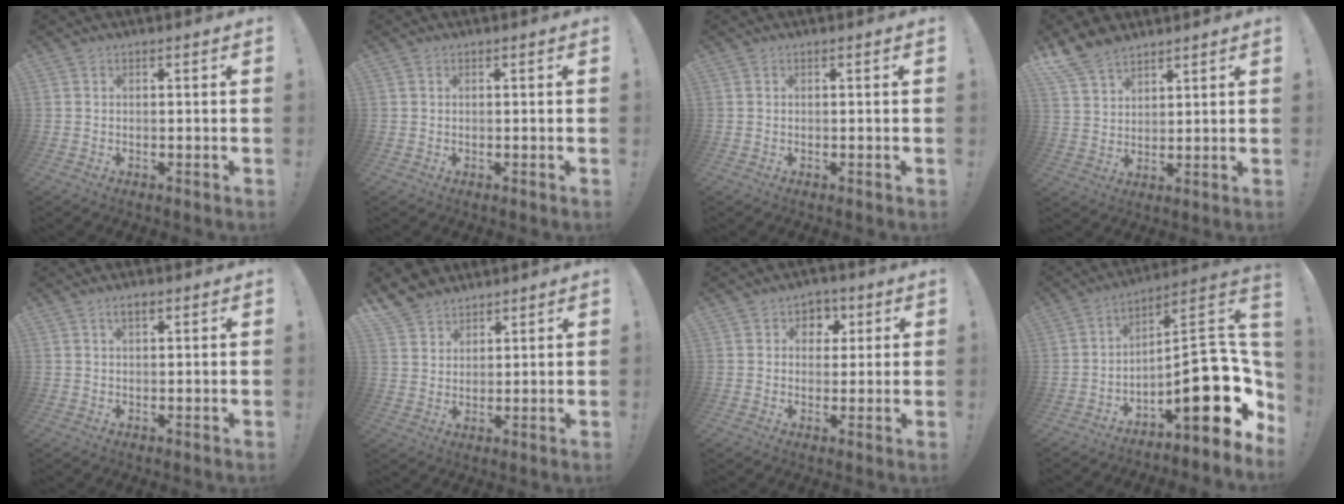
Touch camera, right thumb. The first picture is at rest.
{"total": 0.0}
{"total": 0.0}
{"total": 9.2, "force": [7.2, 4.6, 3.3], "torque": [-0.064, -0.040, 0.144]}
{"total": 2.6, "force": [1.3, 1.0, 2.0], "torque": [-0.040, 0.003, 0.023]}
{"total": 7.3, "force": [5.8, 4.3, 1.2], "torque": [-0.027, -0.039, 0.116]}
{"total": 5.6, "force": [1.5, 5.1, 1.9], "torque": [-0.021, -0.005, 0.027]}
{"total": 22.3, "force": [-5.2, 8.8, 19.8], "torque": [-0.274, 0.024, -0.068]}